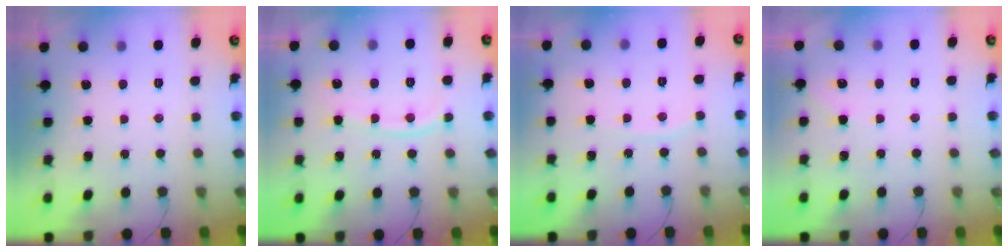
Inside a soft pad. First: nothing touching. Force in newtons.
{"total": 8.7, "press": 8.6, "slide": 1.2}
{"total": 3.3, "press": 3.3, "slide": 0.5}
{"total": 2.2, "press": 2.2, "slide": 0.3}